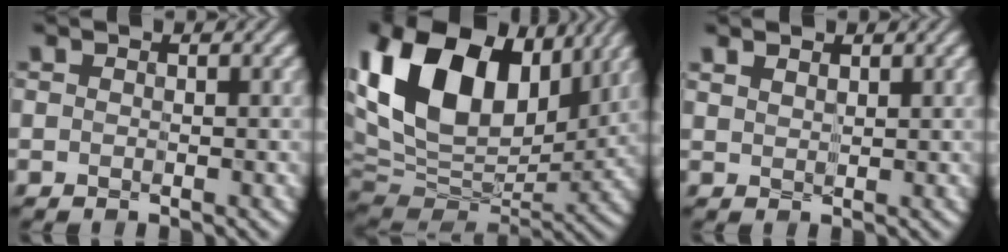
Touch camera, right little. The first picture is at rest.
{"total": 17.0, "force": [5.5, 11.1, 11.7], "torque": [-0.254, 0.030, 0.096]}
{"total": 2.0, "force": [1.4, 1.0, 1.0], "torque": [-0.023, 0.008, 0.019]}